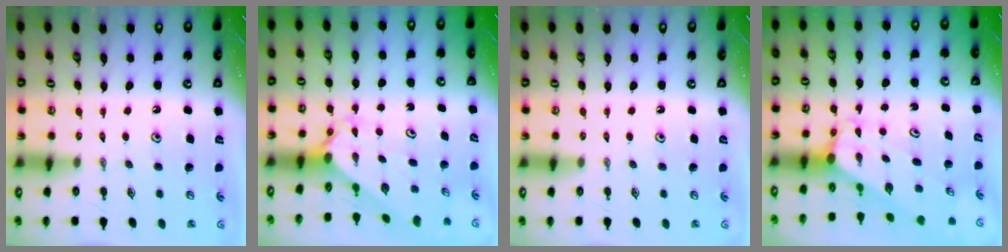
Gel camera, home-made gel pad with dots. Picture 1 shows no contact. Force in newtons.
{"total": 2.4, "press": 2.3, "slide": 0.3}
{"total": 0.0}
{"total": 4.5, "press": 4.5, "slide": 0.4}